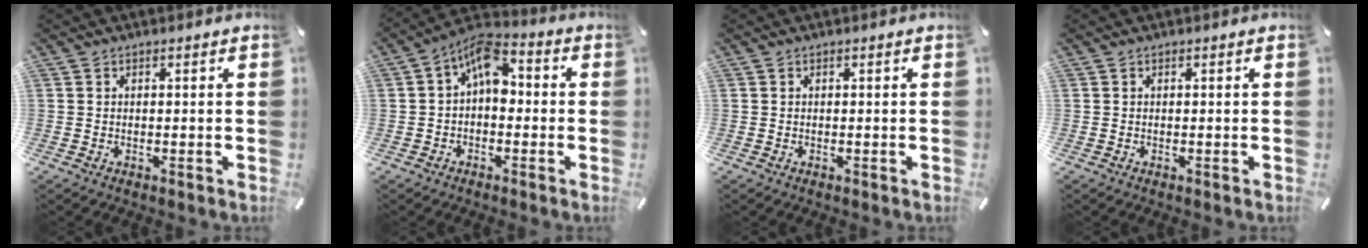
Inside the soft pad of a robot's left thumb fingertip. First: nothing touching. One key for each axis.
{"total": 7.6, "fx": 1.0, "fy": 4.9, "fz": 5.8, "tx": -0.108, "ty": 0.000, "tz": 0.017}
{"total": 0.0}
{"total": 0.0}